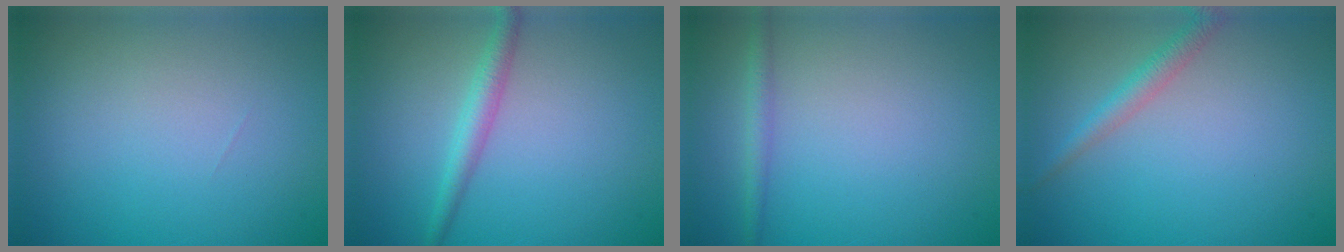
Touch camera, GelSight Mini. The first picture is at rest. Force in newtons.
{"total": 2.3, "press": 2.3, "slide": 0.0}
{"total": 1.5, "press": 1.5, "slide": 0.0}
{"total": 2.0, "press": 2.0, "slide": 0.0}